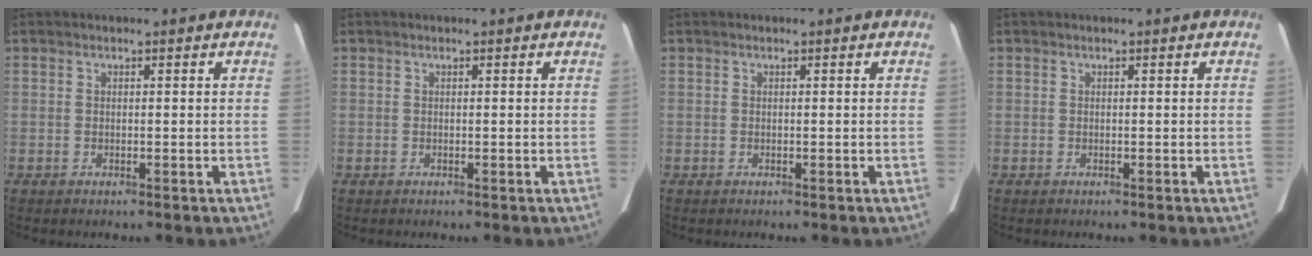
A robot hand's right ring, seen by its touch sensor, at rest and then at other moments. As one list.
[{"total": 0.0}, {"total": 0.0}, {"total": 0.0}]